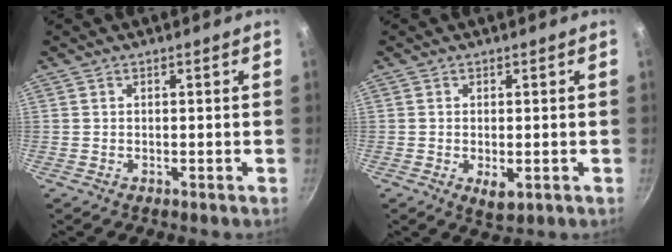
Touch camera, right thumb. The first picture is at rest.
{"total": 3.3, "force": [-0.8, 1.7, 2.7], "torque": [-0.043, -0.010, -0.008]}